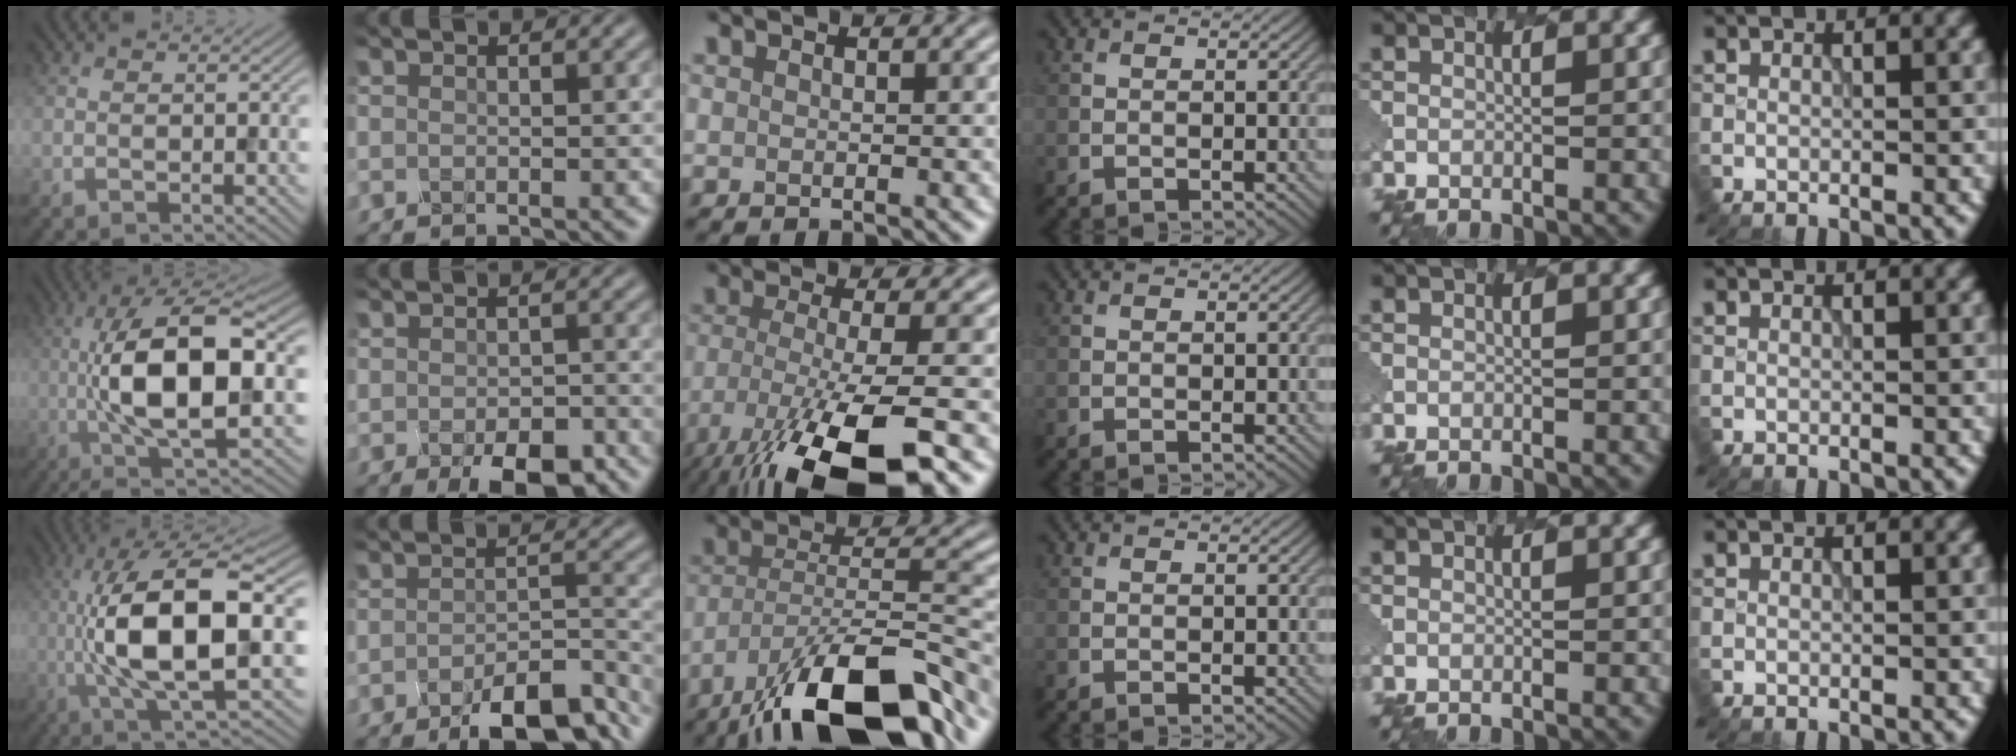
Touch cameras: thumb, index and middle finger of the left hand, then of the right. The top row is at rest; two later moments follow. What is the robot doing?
{"motion": "dispense", "object": "glue stick"}